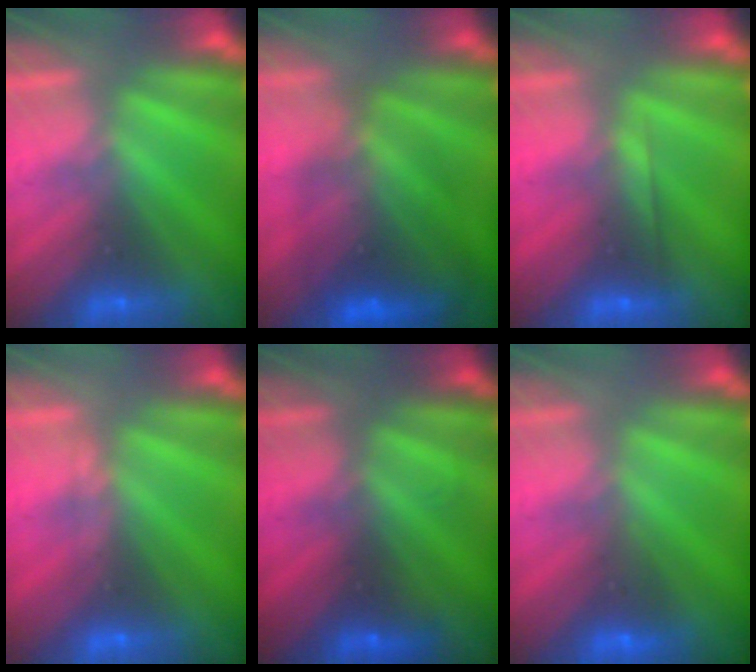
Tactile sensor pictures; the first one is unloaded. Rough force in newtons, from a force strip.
{"total": 7.6}
{"total": 1.9}
{"total": 3.4}
{"total": 1.7}
{"total": 3.1}